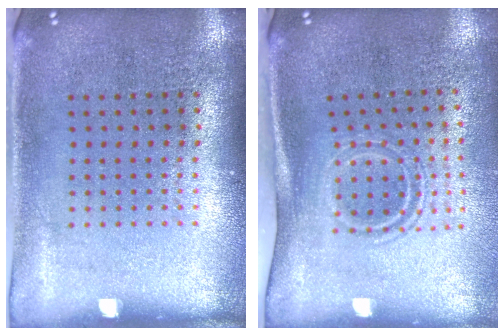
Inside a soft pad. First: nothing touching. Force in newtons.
{"total": 1.6, "press": 1.0, "slide": 1.3}